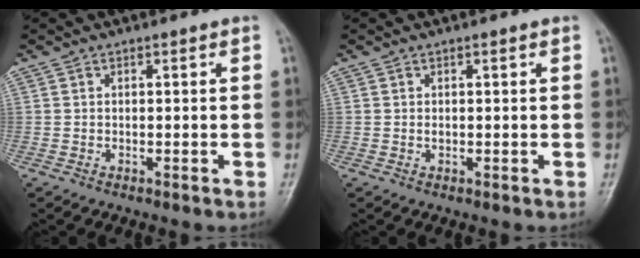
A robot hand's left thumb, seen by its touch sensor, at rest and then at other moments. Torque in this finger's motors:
{"motor_torque": [0.12, -0.01, 0.40, 0.19, -0.03]}